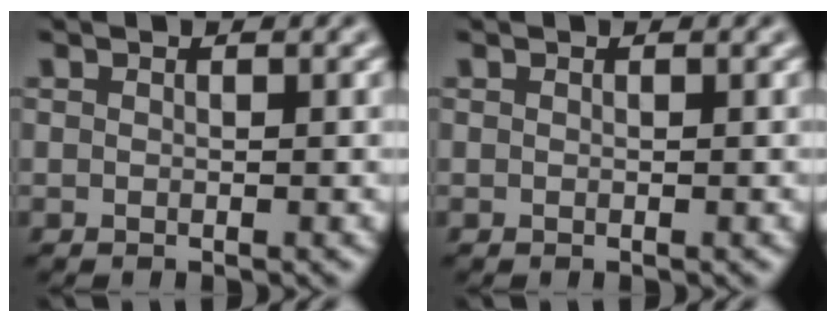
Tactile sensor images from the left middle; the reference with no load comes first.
{"total": 0.0}